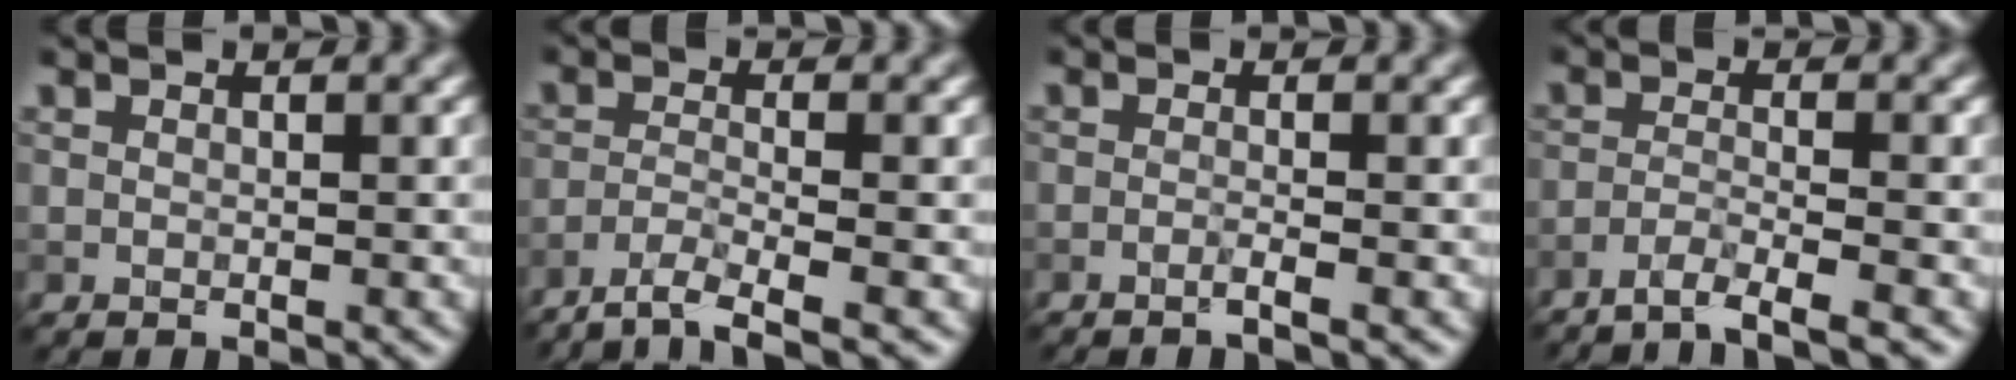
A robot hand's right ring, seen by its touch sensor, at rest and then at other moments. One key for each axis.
{"total": 3.6, "fx": -2.7, "fy": 0.5, "fz": 2.3, "tx": -0.041, "ty": -0.003, "tz": -0.061}
{"total": 1.1, "fx": -0.6, "fy": 0.1, "fz": 1.0, "tx": -0.012, "ty": -0.001, "tz": -0.019}
{"total": 2.8, "fx": -2.2, "fy": 0.1, "fz": 1.7, "tx": -0.026, "ty": 0.001, "tz": -0.056}